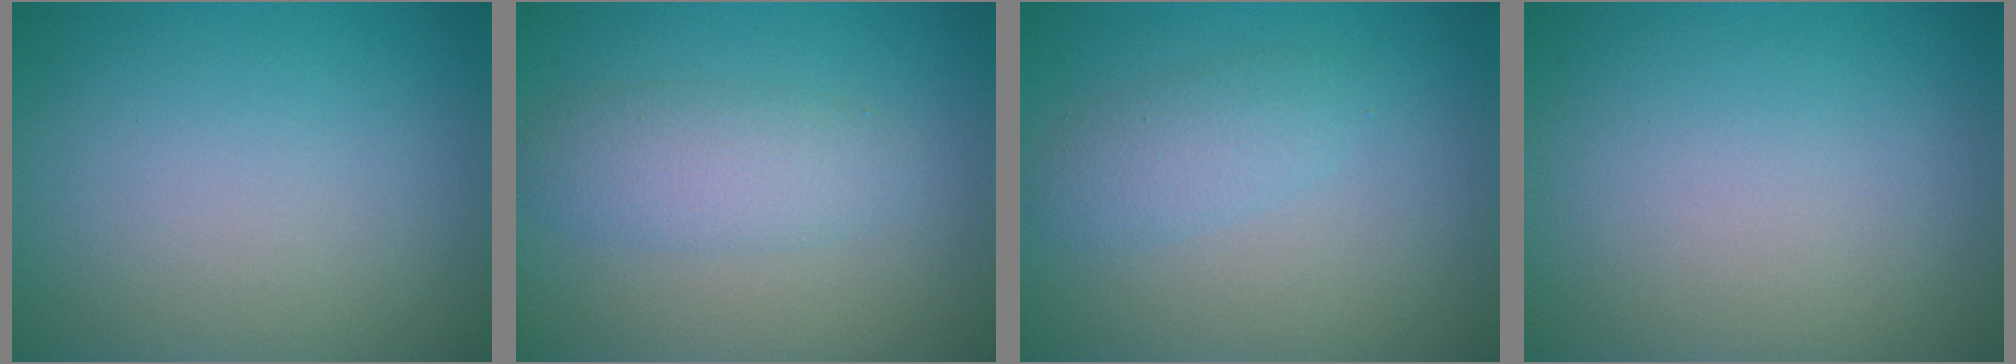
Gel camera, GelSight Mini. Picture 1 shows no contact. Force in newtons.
{"total": 3.0, "press": 3.0, "slide": 0.1}
{"total": 2.2, "press": 2.2, "slide": 0.1}
{"total": 0.0}